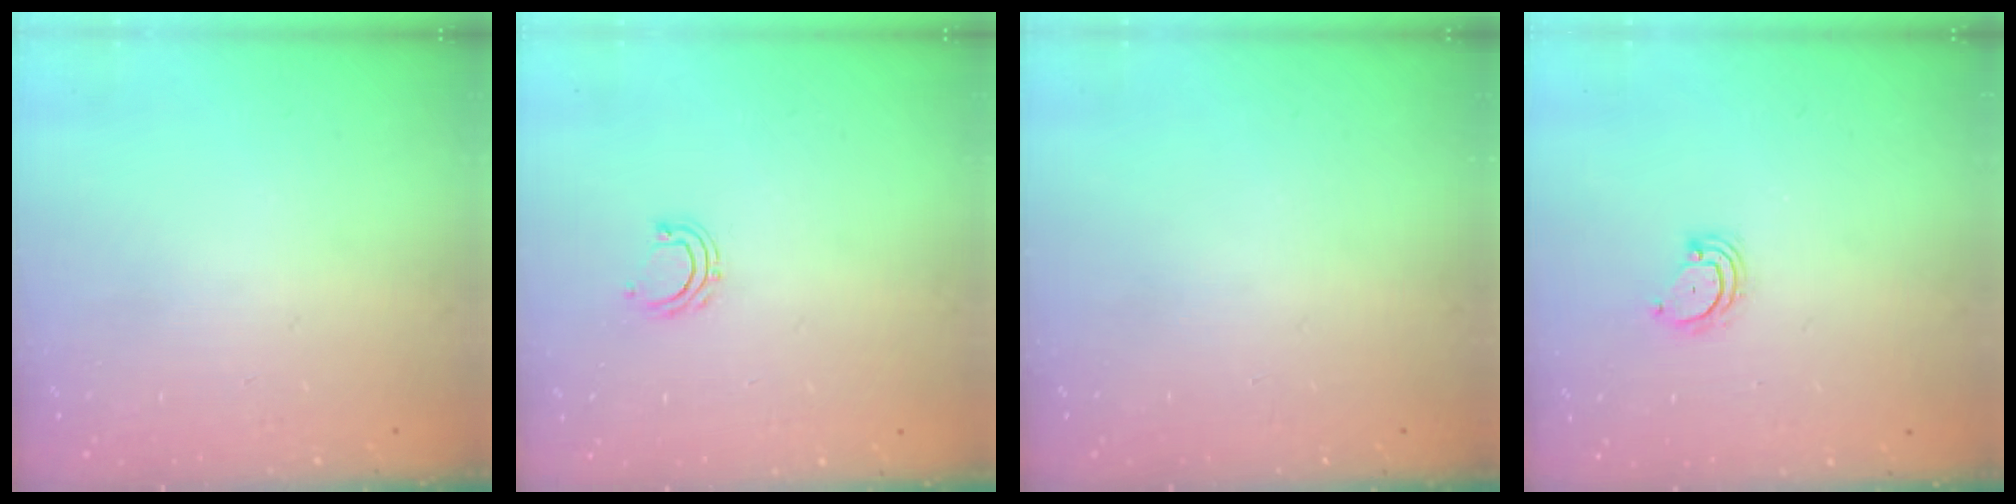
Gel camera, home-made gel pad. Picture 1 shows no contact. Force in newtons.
{"total": 5.3, "press": 5.2, "slide": 1.1}
{"total": 0.0}
{"total": 2.3, "press": 2.3, "slide": 0.2}